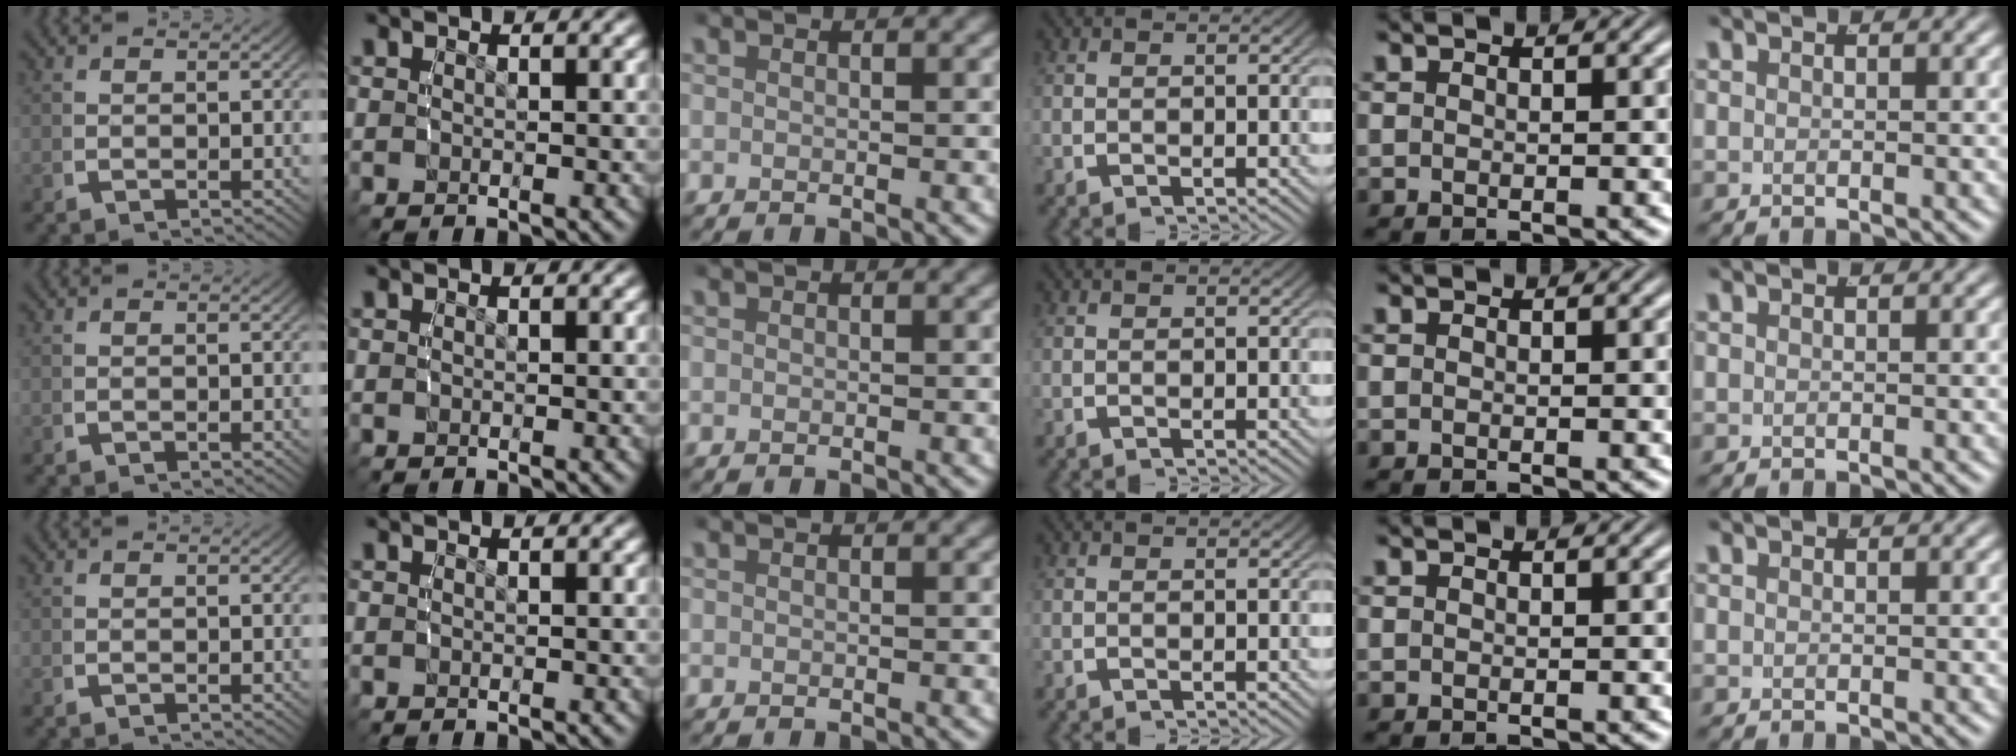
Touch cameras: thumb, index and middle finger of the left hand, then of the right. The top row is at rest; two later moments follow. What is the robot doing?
{"motion": "reach", "object": "air blower"}